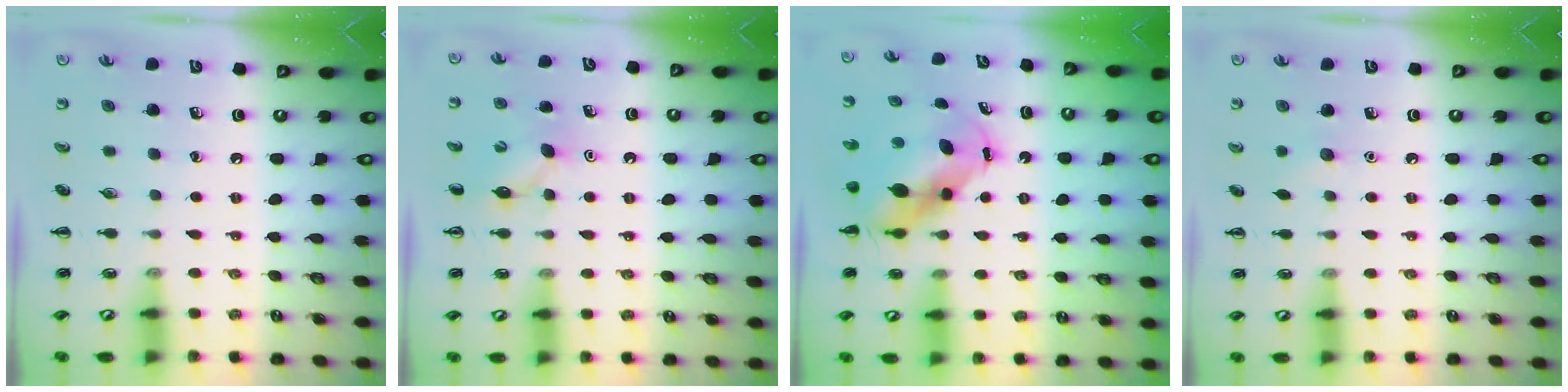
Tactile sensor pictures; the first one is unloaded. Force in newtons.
{"total": 5.9, "press": 5.8, "slide": 1.1}
{"total": 6.8, "press": 6.6, "slide": 1.5}
{"total": 4.6, "press": 4.5, "slide": 1.2}